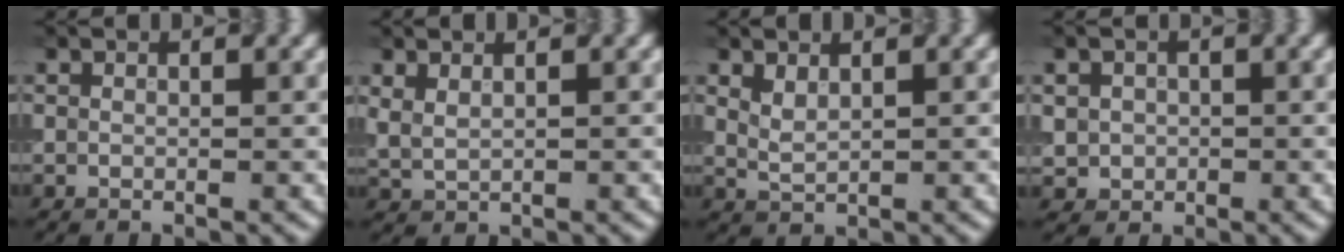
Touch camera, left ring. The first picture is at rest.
{"total": 1.4, "force": [0.9, 0.7, 0.9], "torque": [-0.021, -0.003, 0.024]}
{"total": 1.4, "force": [0.9, 0.6, 0.9], "torque": [-0.024, -0.003, 0.025]}
{"total": 1.9, "force": [0.0, 1.9, 0.5], "torque": [-0.003, -0.005, 0.002]}